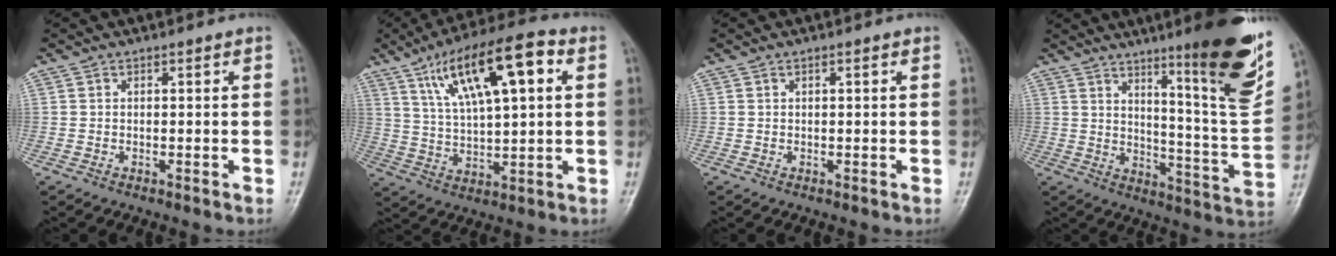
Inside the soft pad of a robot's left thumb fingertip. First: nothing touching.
{"total": 17.5, "force": [6.8, 5.7, 15.0], "torque": [-0.241, 0.006, 0.115]}
{"total": 0.6, "force": [0.3, 0.1, 0.5], "torque": [-0.008, 0.002, 0.003]}
{"total": 19.8, "force": [11.6, 2.0, 16.0], "torque": [-0.186, -0.070, 0.174]}